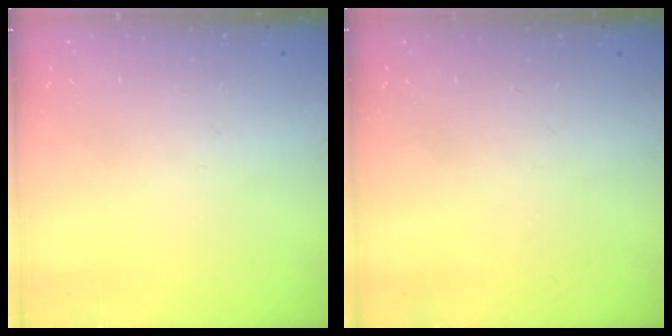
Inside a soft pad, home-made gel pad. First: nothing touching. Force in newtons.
{"total": 0.0}